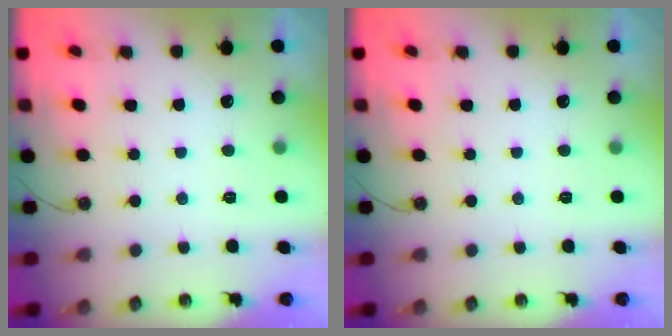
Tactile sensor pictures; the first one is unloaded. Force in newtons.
{"total": 0.0}